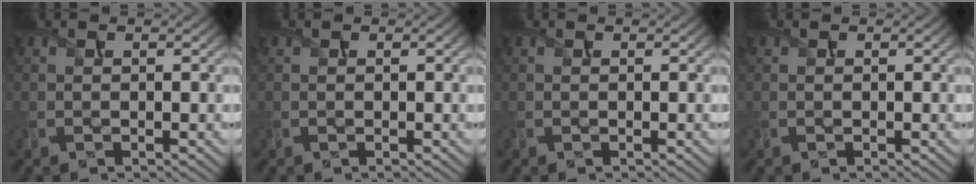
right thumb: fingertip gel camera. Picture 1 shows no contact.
{"total": 0.0}
{"total": 0.0}
{"total": 0.0}